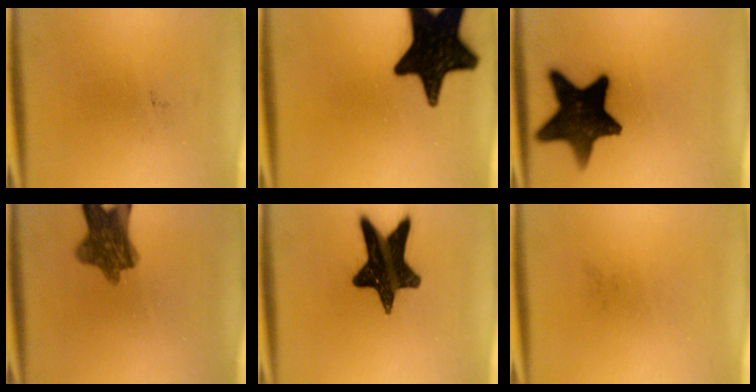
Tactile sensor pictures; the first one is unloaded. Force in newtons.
{"total": 19.4}
{"total": 15.9}
{"total": 8.6}
{"total": 15.9}
{"total": 0.0}